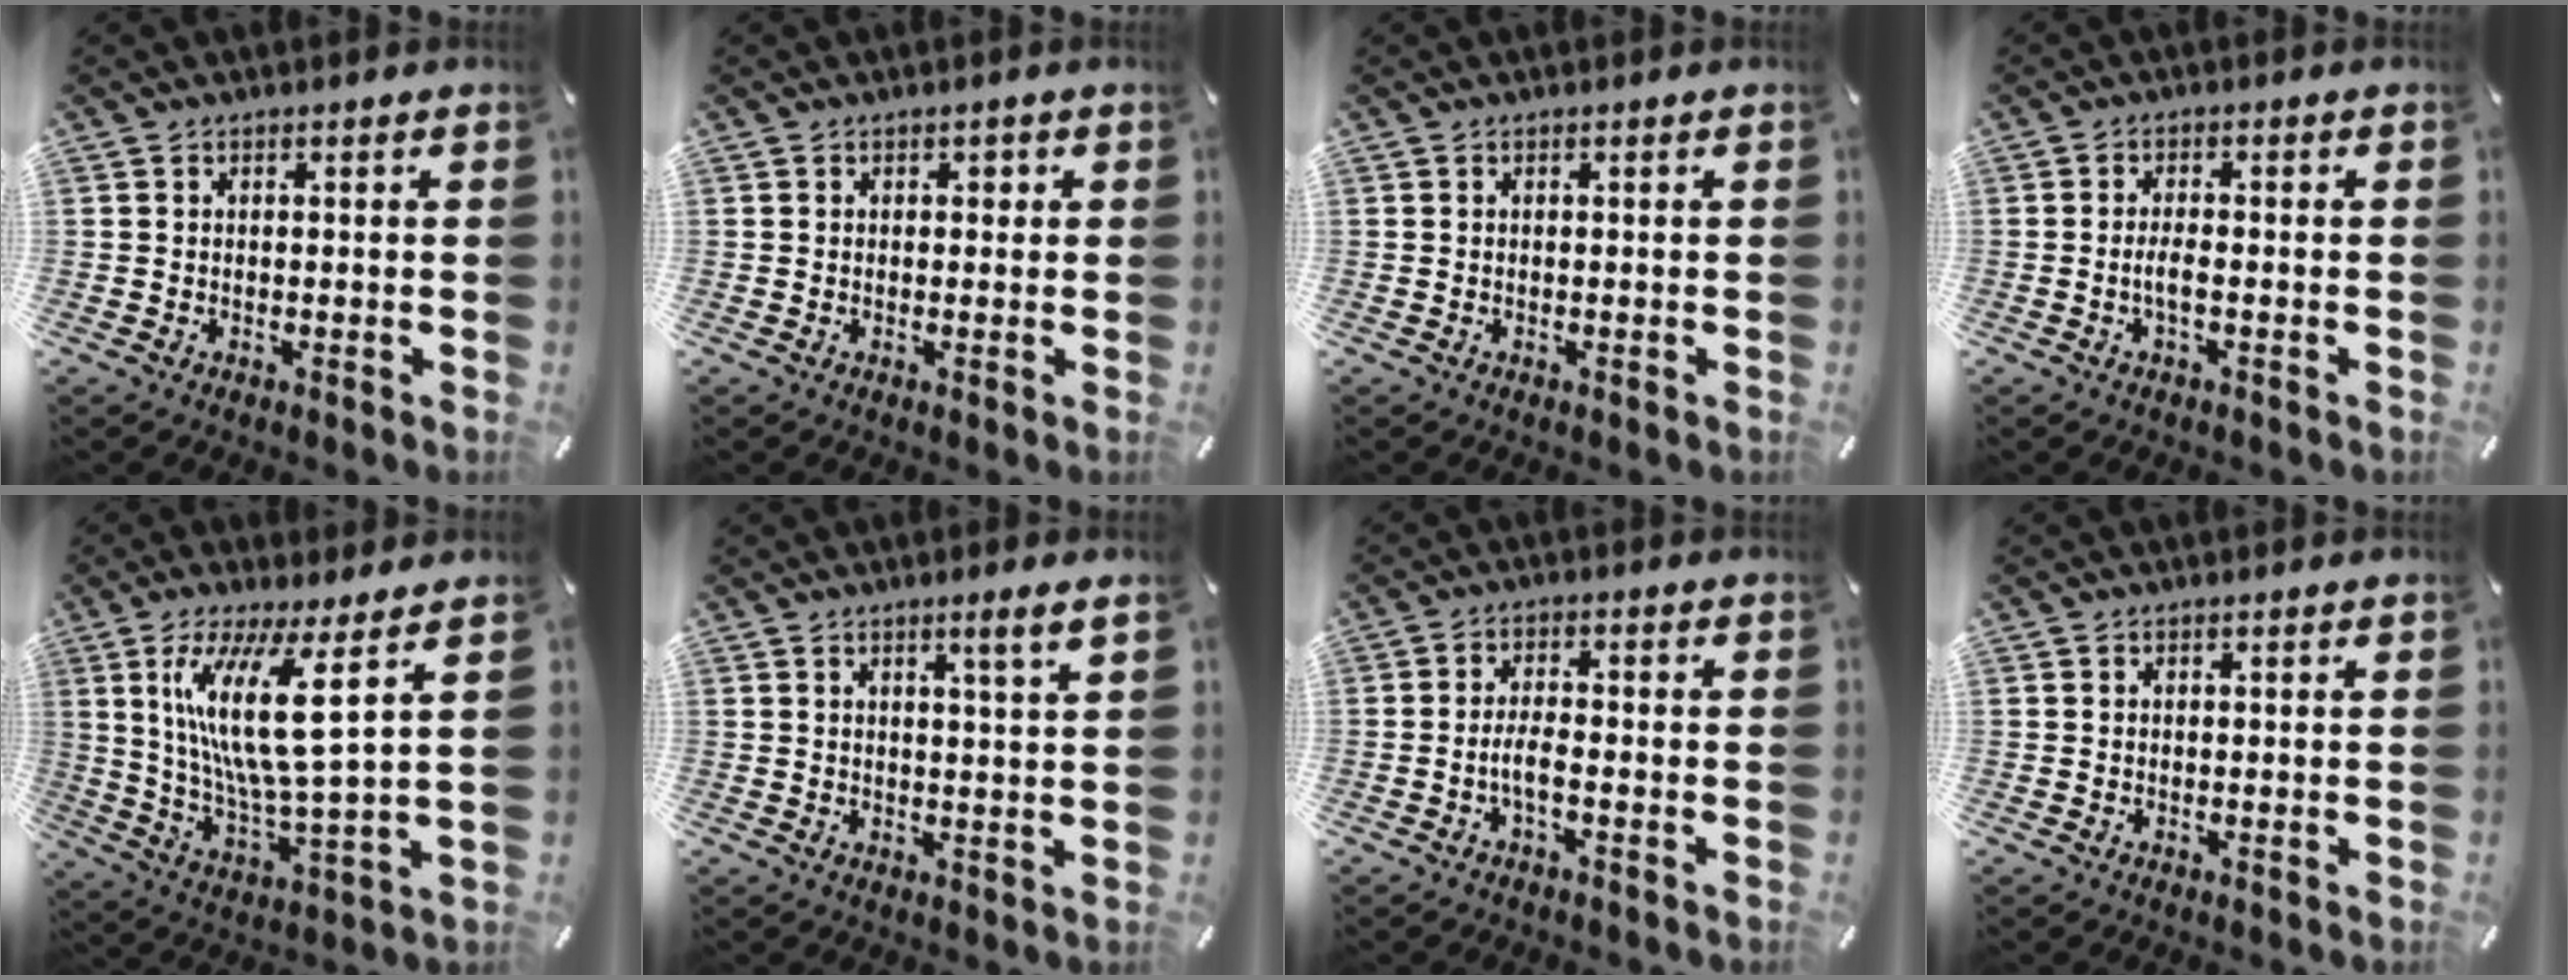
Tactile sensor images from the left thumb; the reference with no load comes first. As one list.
[{"total": 1.2, "force": [0.2, 1.0, 0.6], "torque": [-0.004, 0.005, -0.001]}, {"total": 0.0}, {"total": 3.2, "force": [-1.0, 0.9, 2.9], "torque": [-0.059, 0.003, -0.020]}, {"total": 15.5, "force": [6.1, 2.8, 14.0], "torque": [-0.288, -0.021, 0.092]}, {"total": 4.4, "force": [2.5, -0.2, 3.6], "torque": [-0.065, -0.008, 0.039]}, {"total": 4.2, "force": [-1.8, 1.2, 3.6], "torque": [-0.075, 0.005, -0.036]}, {"total": 0.0}]